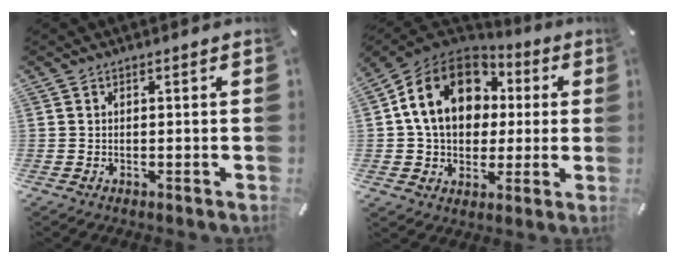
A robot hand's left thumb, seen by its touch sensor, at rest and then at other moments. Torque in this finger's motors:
{"motor_torque": [2.38, 2.63, 1.82, -0.95, 0.56]}